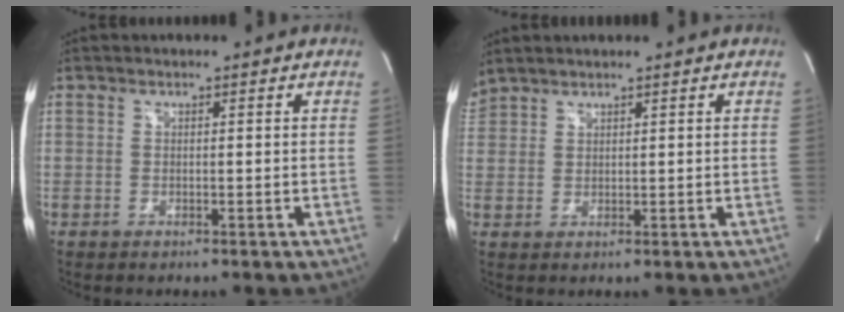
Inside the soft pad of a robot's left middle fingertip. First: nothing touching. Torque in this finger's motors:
{"motor_torque": [0.98, -0.98, 0.31, 0.09]}